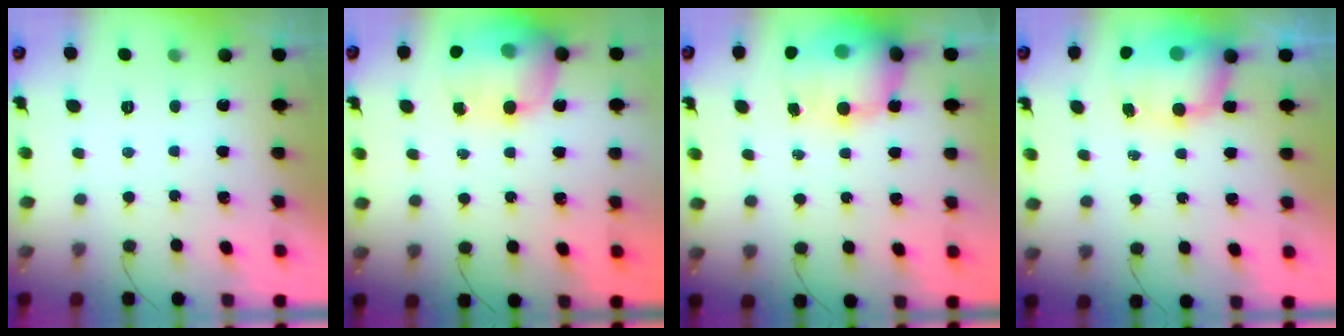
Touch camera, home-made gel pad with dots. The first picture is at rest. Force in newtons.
{"total": 19.5, "press": 19.3, "slide": 2.8}
{"total": 16.0, "press": 15.5, "slide": 3.9}
{"total": 9.8, "press": 9.6, "slide": 2.0}